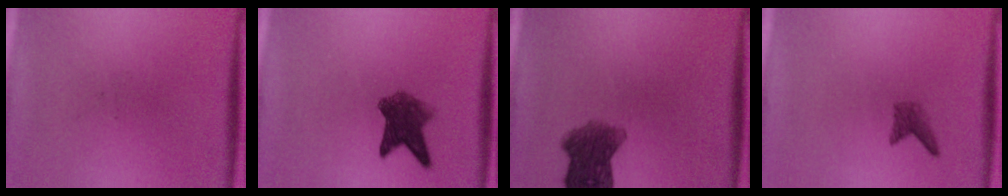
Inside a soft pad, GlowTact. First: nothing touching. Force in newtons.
{"total": 6.3}
{"total": 7.0}
{"total": 1.7}